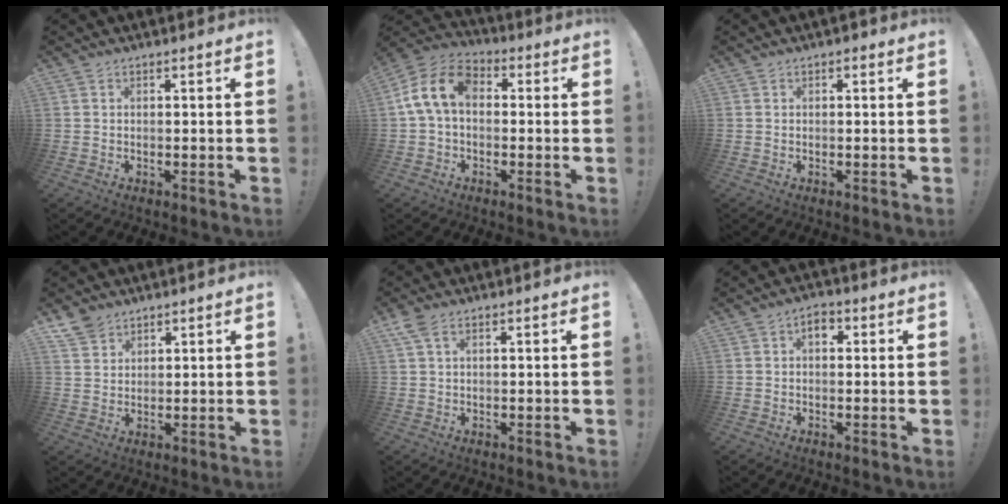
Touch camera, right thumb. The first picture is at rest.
{"total": 12.5, "force": [1.5, 8.0, 9.4], "torque": [-0.184, 0.017, 0.031]}
{"total": 0.5, "force": [-0.2, 0.5, 0.1], "torque": [-0.002, 0.003, -0.004]}
{"total": 5.5, "force": [4.3, 3.1, 1.3], "torque": [-0.021, -0.027, 0.083]}
{"total": 4.0, "force": [2.0, 2.1, 2.8], "torque": [-0.058, 0.002, 0.039]}
{"total": 3.6, "force": [0.8, 2.4, 2.6], "torque": [-0.032, 0.002, 0.010]}